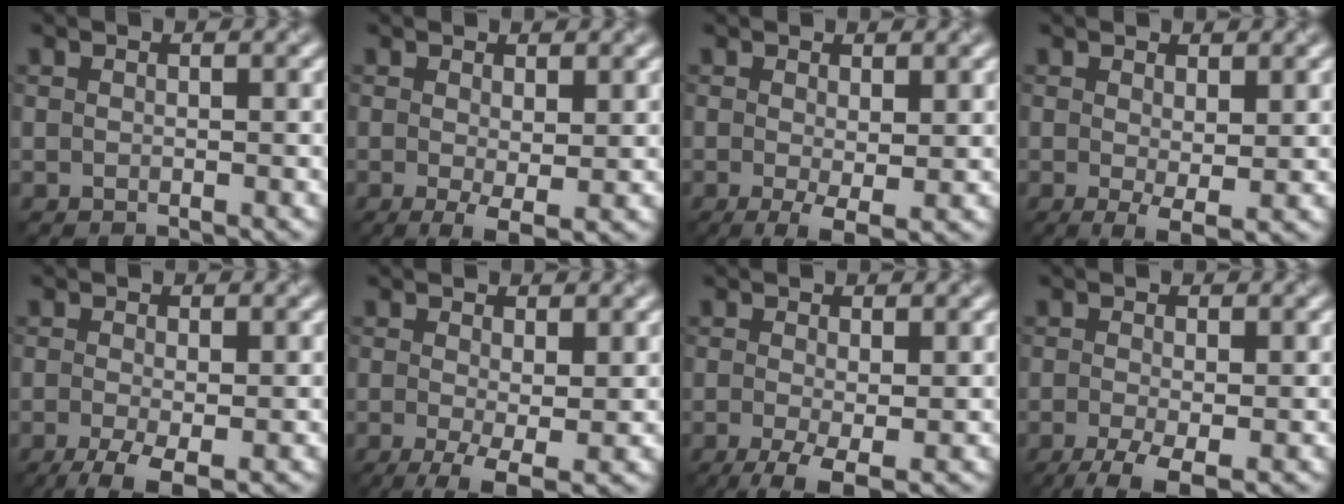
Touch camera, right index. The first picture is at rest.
{"total": 2.6, "force": [-0.2, 0.6, 2.5], "torque": [-0.046, -0.012, -0.001]}
{"total": 3.0, "force": [-0.5, 0.7, 2.9], "torque": [-0.055, -0.012, -0.006]}
{"total": 2.5, "force": [0.1, 0.6, 2.4], "torque": [-0.043, -0.012, 0.005]}
{"total": 4.5, "force": [-2.2, 1.4, 3.7], "torque": [-0.075, -0.007, -0.039]}
{"total": 4.7, "force": [-1.3, 1.4, 4.4], "torque": [-0.085, -0.012, -0.023]}
{"total": 4.5, "force": [-1.7, 1.4, 4.0], "torque": [-0.081, -0.007, -0.032]}
{"total": 4.7, "force": [-2.3, 1.4, 3.8], "torque": [-0.076, -0.007, -0.042]}